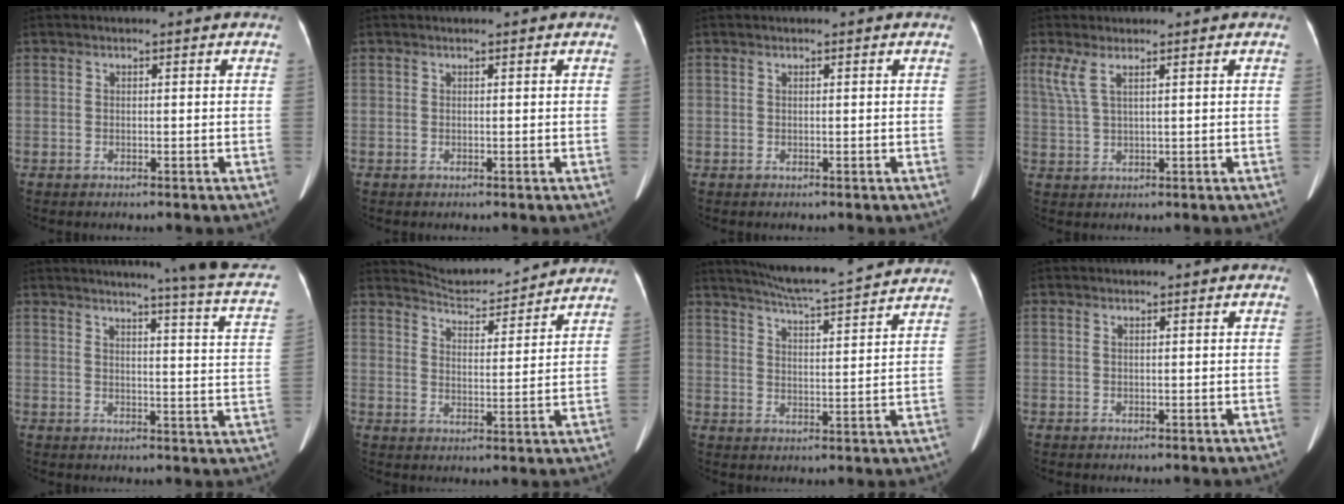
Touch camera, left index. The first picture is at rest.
{"total": 0.0}
{"total": 0.0}
{"total": 3.3, "force": [1.7, 0.6, 2.7], "torque": [-0.076, 0.009, 0.046]}
{"total": 16.2, "force": [13.8, -1.3, 8.4], "torque": [-0.112, -0.069, 0.137]}
{"total": 11.1, "force": [11.0, 0.8, 1.5], "torque": [-0.030, 0.009, 0.158]}
{"total": 16.6, "force": [15.3, 0.1, 6.2], "torque": [-0.112, 0.004, 0.210]}
{"total": 0.0}